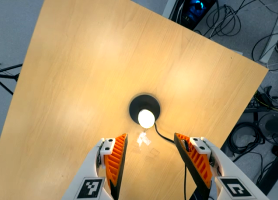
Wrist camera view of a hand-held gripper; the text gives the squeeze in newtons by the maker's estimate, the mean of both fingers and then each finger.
{"total": 0.0}